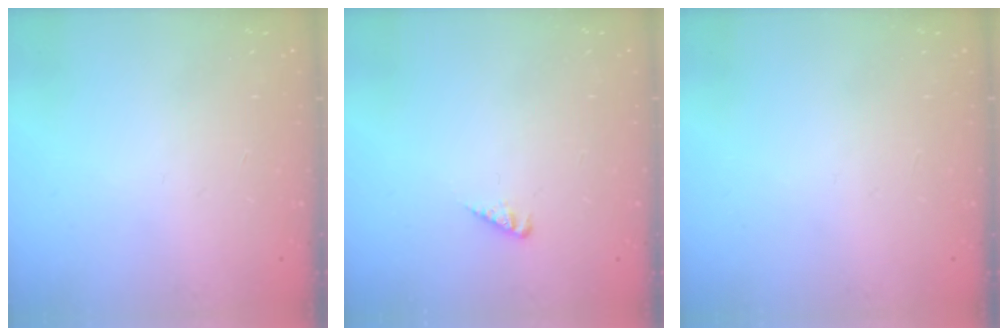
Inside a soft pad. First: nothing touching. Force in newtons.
{"total": 1.9, "press": 1.8, "slide": 0.3}
{"total": 0.0}